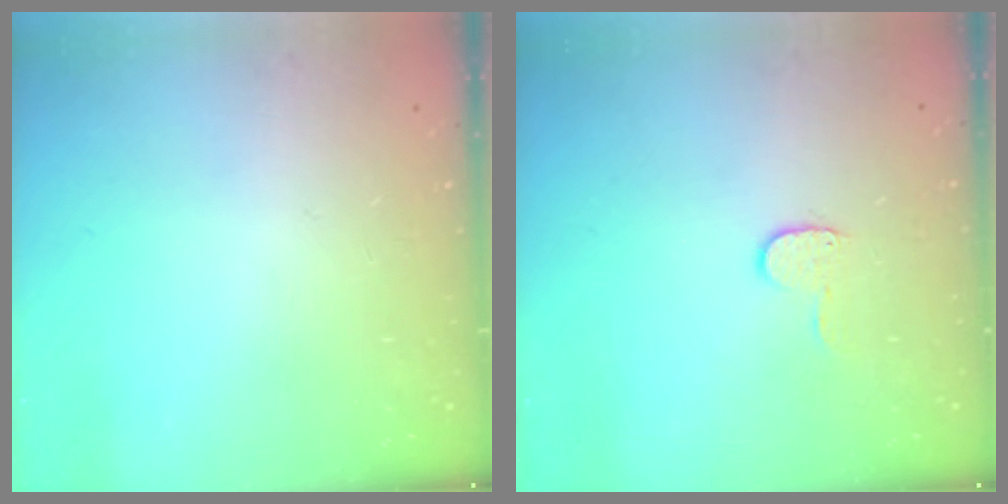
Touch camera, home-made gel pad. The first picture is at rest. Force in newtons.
{"total": 4.6, "press": 4.6, "slide": 0.4}